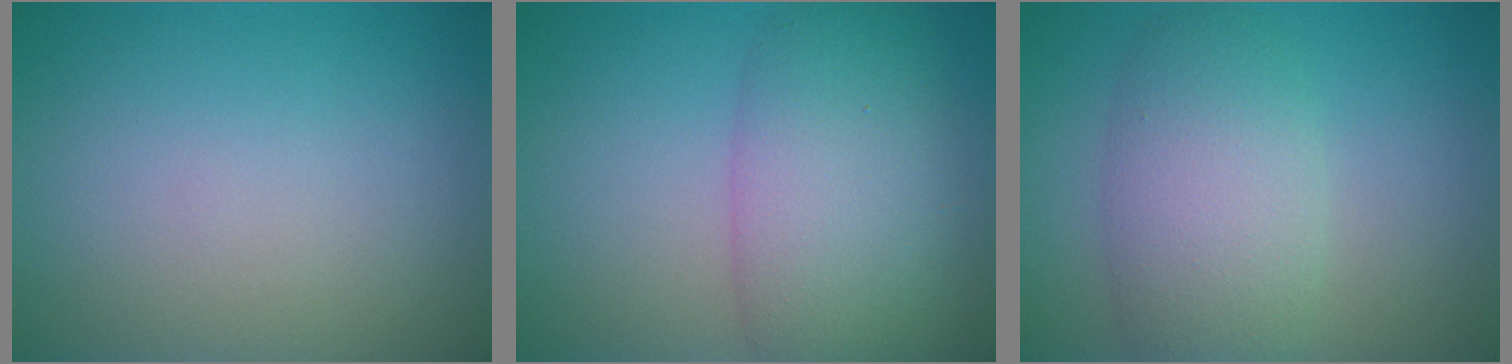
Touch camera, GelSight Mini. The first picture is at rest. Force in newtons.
{"total": 7.8, "press": 7.7, "slide": 0.5}
{"total": 5.8, "press": 5.8, "slide": 0.1}